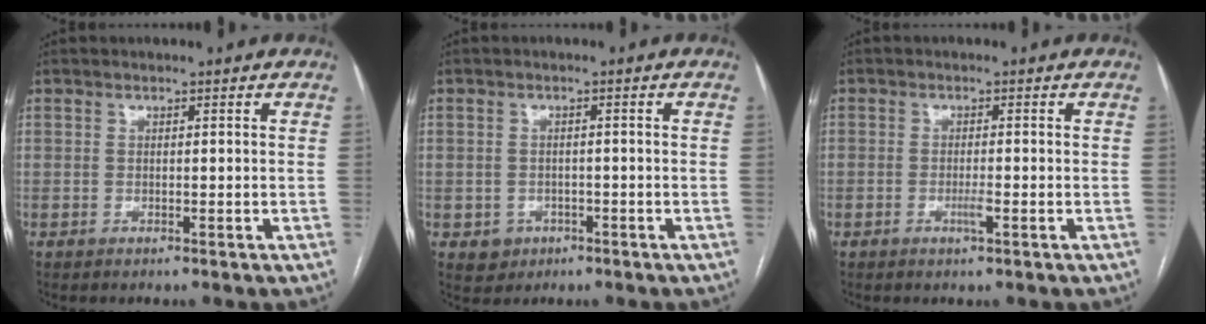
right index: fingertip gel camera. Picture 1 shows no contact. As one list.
[{"total": 3.0, "force": [-1.2, 2.7, 0.4], "torque": [0.002, 0.009, -0.007]}, {"total": 1.7, "force": [-0.7, 0.3, 1.5], "torque": [-0.026, -0.001, -0.011]}]